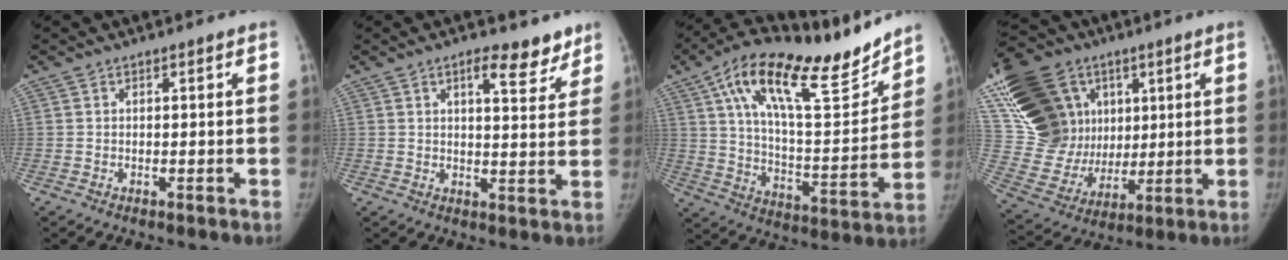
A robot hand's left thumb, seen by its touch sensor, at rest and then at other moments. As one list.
[{"total": 7.3, "force": [4.9, 2.8, 4.6], "torque": [-0.036, -0.028, 0.067]}, {"total": 24.7, "force": [16.8, 8.0, 16.3], "torque": [-0.222, -0.054, 0.279]}, {"total": 28.6, "force": [11.1, 21.8, 14.8], "torque": [-0.303, 0.027, 0.225]}]